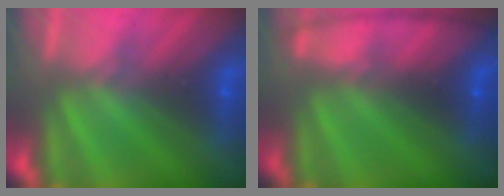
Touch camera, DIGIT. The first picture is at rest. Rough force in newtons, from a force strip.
{"total": 8.1}